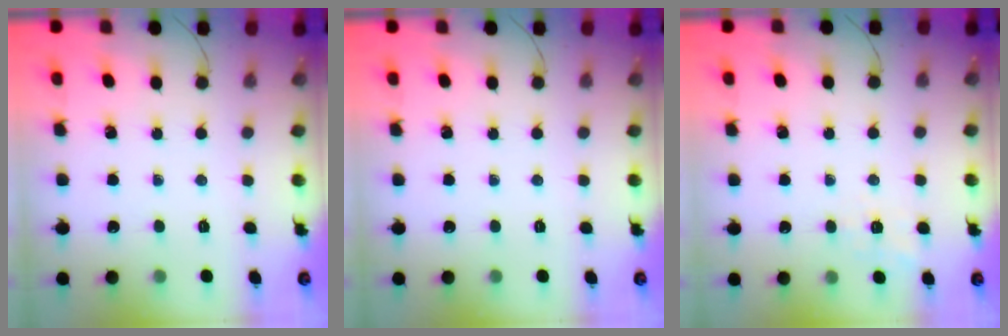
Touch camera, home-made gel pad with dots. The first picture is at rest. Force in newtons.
{"total": 0.0}
{"total": 2.0, "press": 1.1, "slide": 1.6}